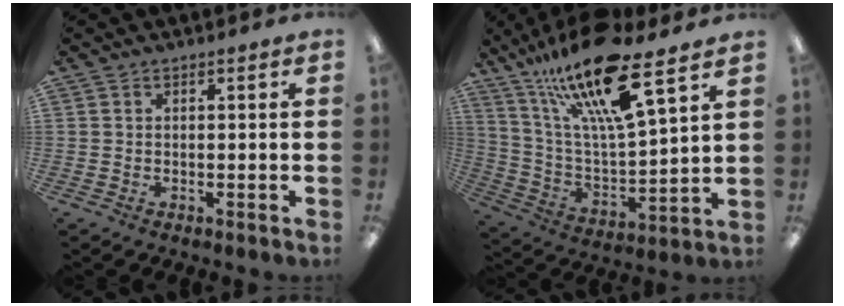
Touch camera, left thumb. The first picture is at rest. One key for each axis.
{"total": 21.7, "fx": 15.0, "fy": 5.1, "fz": 14.9, "tx": -0.272, "ty": -0.077, "tz": 0.248}